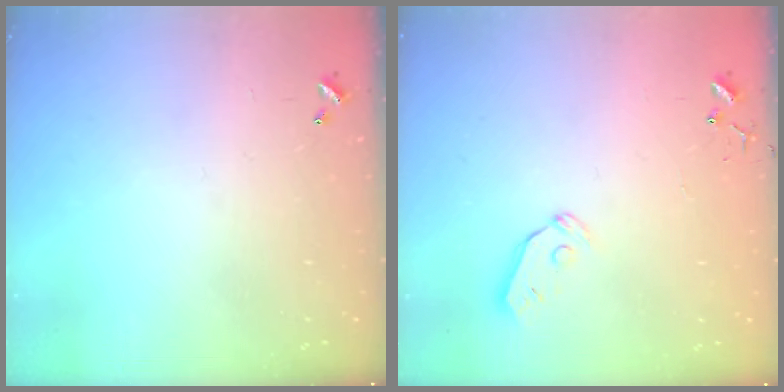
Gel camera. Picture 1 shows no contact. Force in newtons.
{"total": 5.6, "press": 5.6, "slide": 0.7}